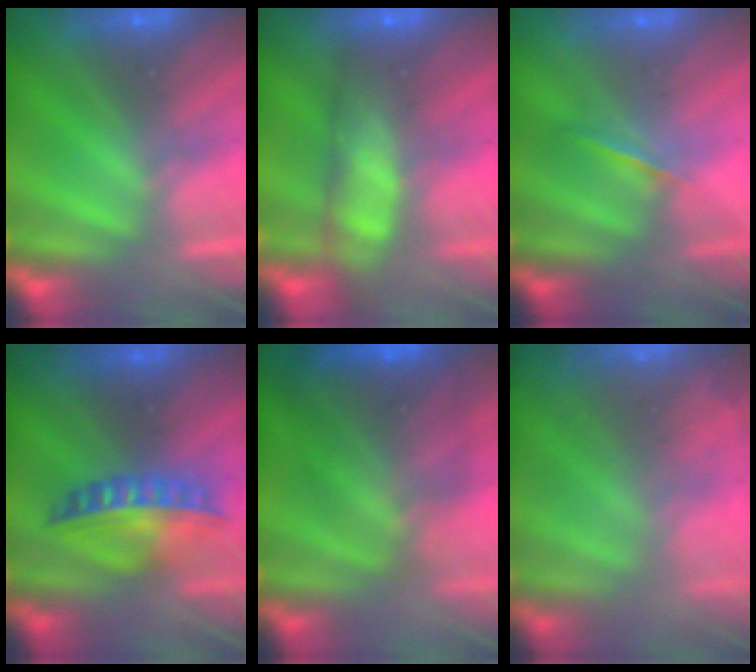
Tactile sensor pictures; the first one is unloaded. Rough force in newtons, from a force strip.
{"total": 10.8}
{"total": 1.3}
{"total": 5.7}
{"total": 7.6}
{"total": 7.8}